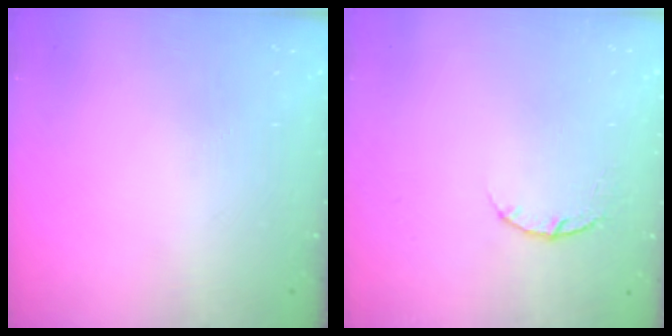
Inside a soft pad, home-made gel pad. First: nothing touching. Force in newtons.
{"total": 3.8, "press": 3.8, "slide": 0.5}